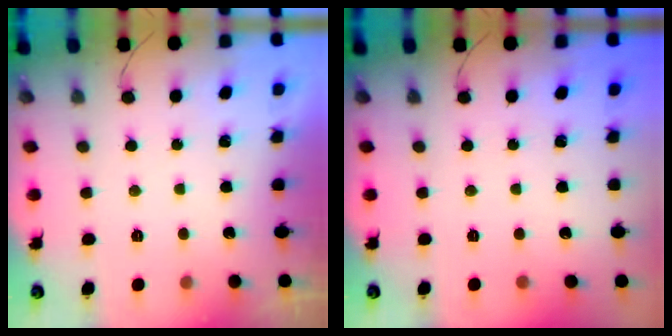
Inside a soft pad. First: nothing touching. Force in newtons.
{"total": 0.0}